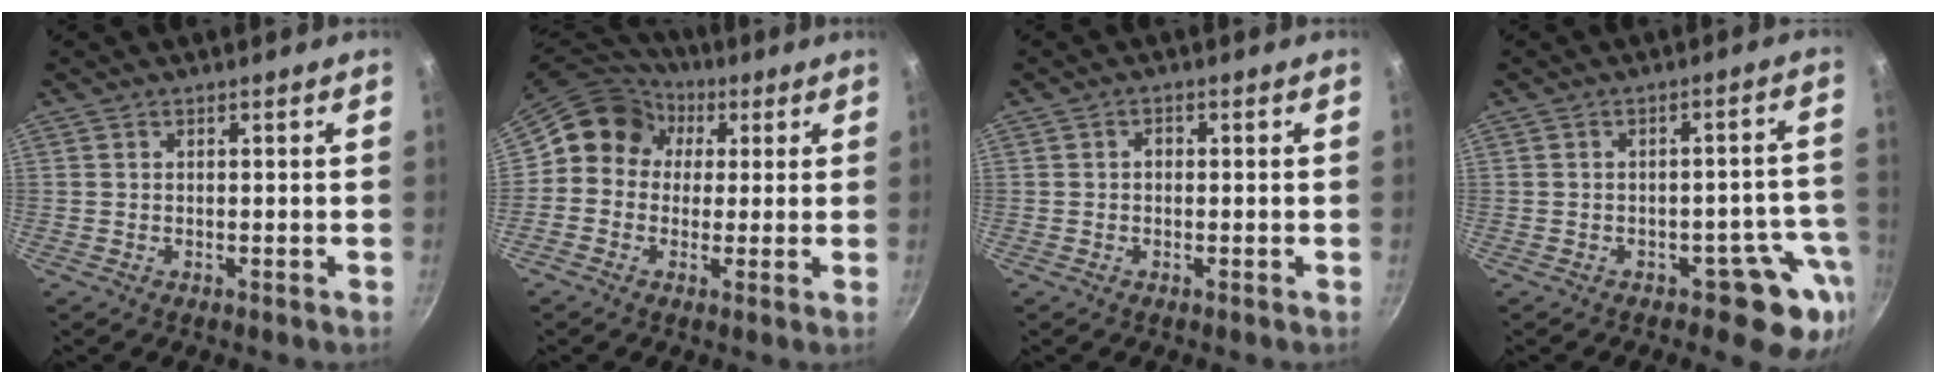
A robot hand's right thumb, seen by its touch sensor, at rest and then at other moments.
{"total": 11.2, "force": [2.2, 10.1, 4.3], "torque": [-0.047, 0.024, 0.012]}
{"total": 1.3, "force": [-0.1, 1.0, 0.8], "torque": [-0.011, 0.007, -0.004]}
{"total": 8.0, "force": [-4.2, 4.7, 4.9], "torque": [0.011, 0.045, -0.043]}